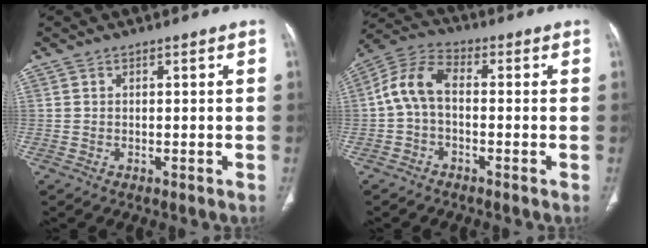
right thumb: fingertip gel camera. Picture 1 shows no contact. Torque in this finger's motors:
{"motor_torque": [-0.15, 0.30, 0.63, -0.20, 0.17]}